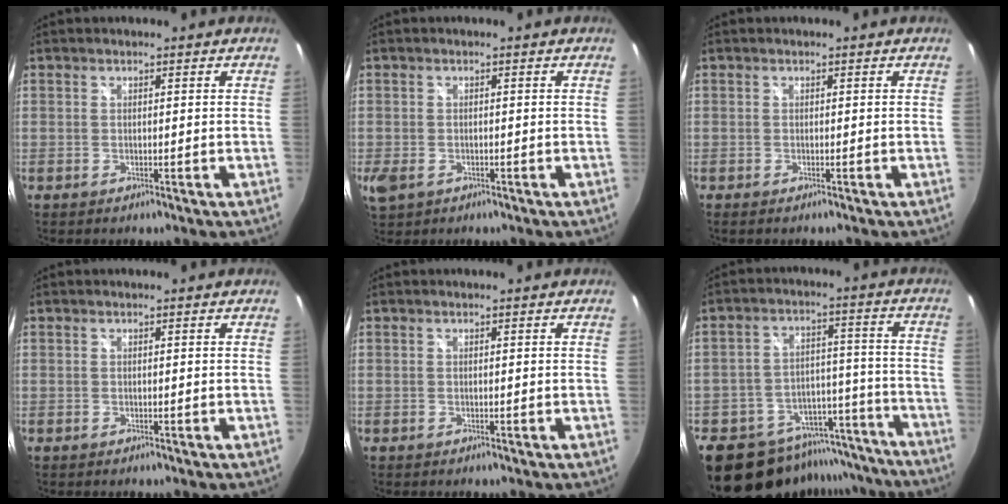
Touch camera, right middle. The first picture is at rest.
{"total": 4.6, "force": [-1.9, 3.2, 2.8], "torque": [-0.060, -0.013, -0.031]}
{"total": 0.0}
{"total": 0.0}
{"total": 0.0}
{"total": 20.6, "force": [-17.5, 9.3, 5.6], "torque": [-0.113, 0.048, -0.233]}